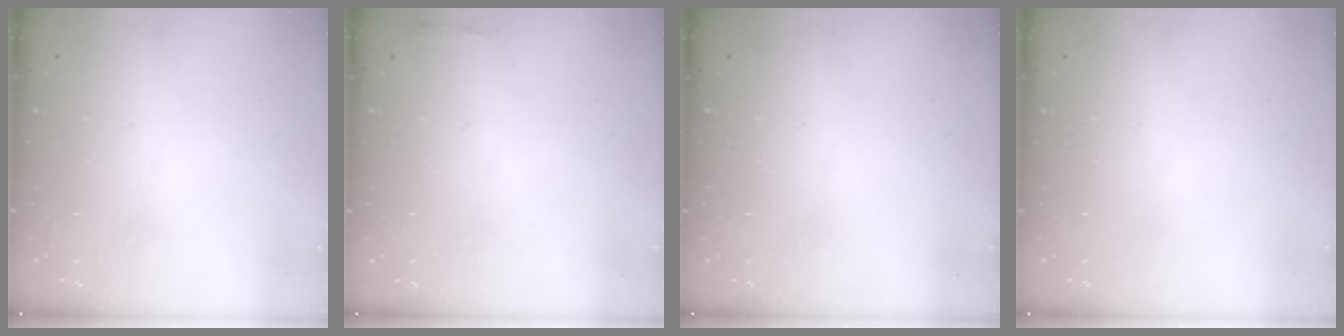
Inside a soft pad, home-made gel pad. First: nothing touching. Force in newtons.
{"total": 2.3, "press": 2.3, "slide": 0.5}
{"total": 0.0}
{"total": 0.0}